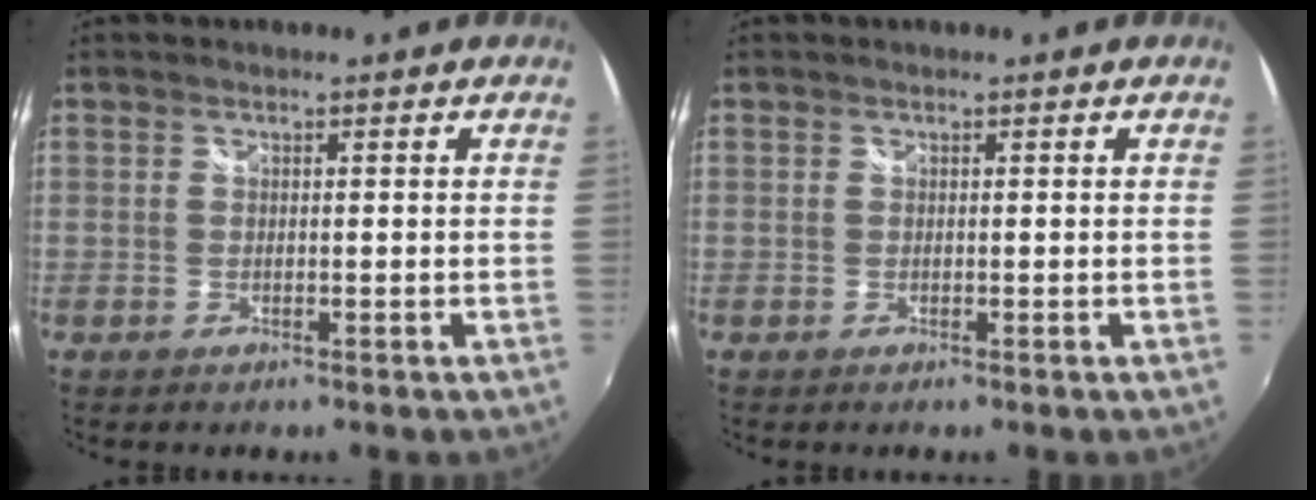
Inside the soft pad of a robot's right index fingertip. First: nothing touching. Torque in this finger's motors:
{"motor_torque": [0.00, 0.00, 0.00, 0.00]}